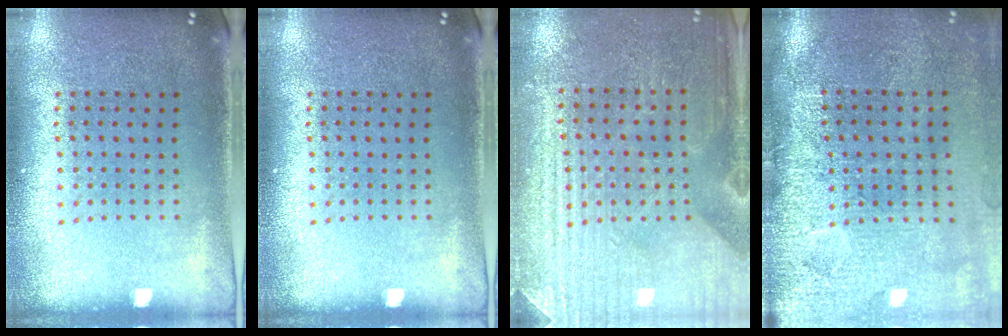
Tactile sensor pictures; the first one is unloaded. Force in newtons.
{"total": 0.0}
{"total": 3.1, "press": 3.1, "slide": 0.6}
{"total": 4.5, "press": 3.7, "slide": 2.7}